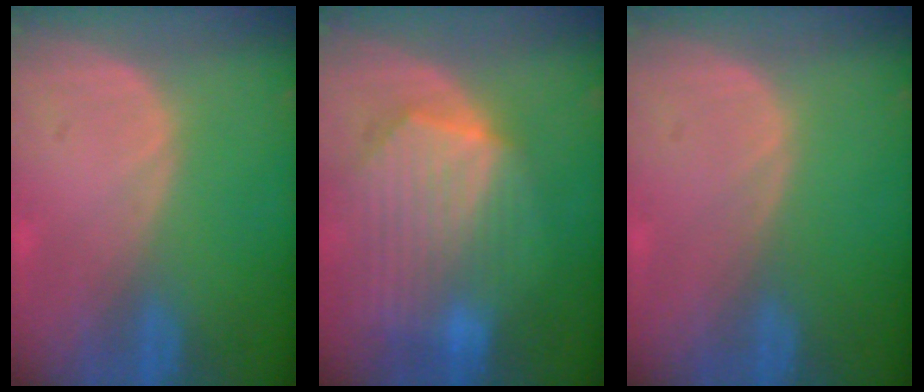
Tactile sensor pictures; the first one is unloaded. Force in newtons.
{"total": 10.3, "press": 9.0, "slide": 5.1}
{"total": 0.0}